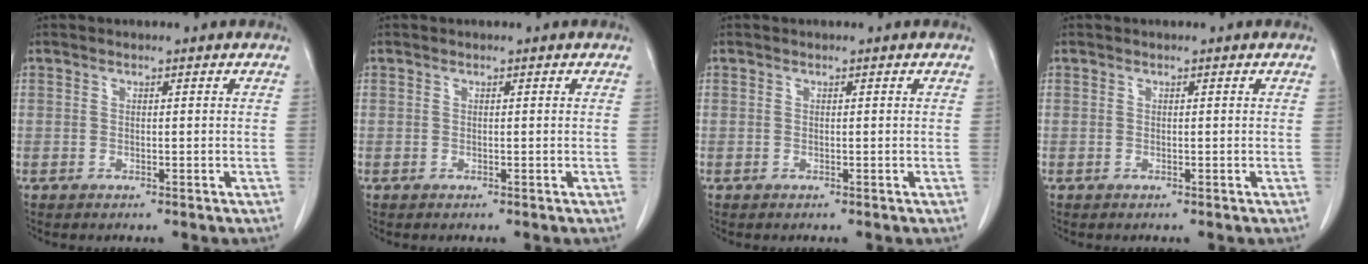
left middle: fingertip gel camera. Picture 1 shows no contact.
{"total": 0.0}
{"total": 0.0}
{"total": 0.0}